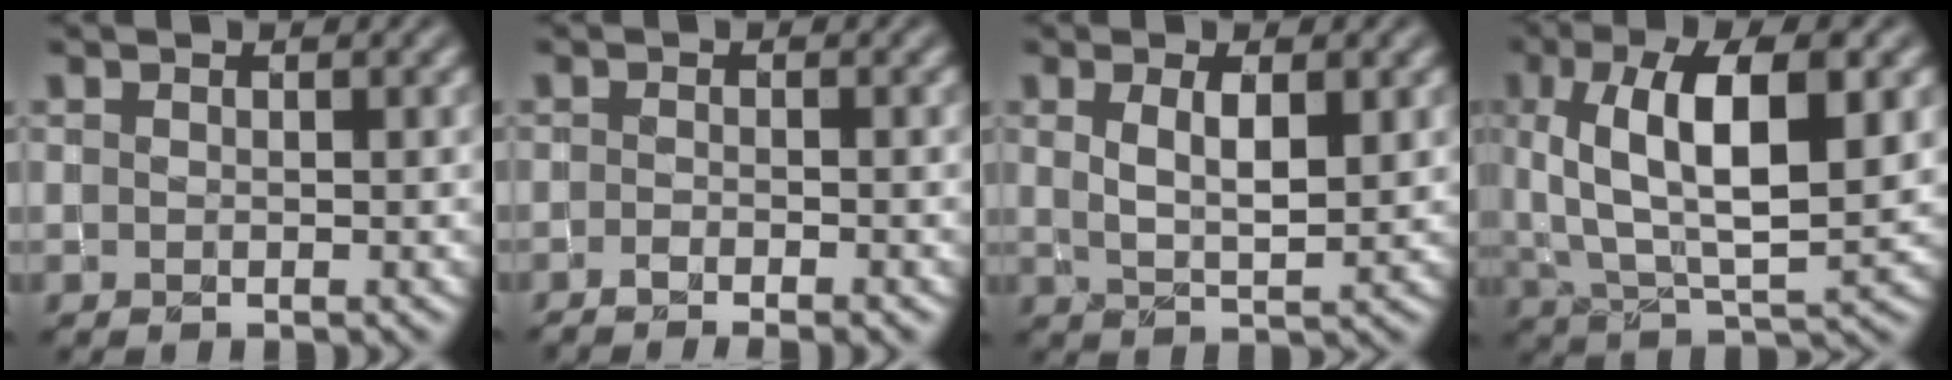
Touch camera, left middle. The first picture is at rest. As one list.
[{"total": 3.0, "force": [-2.1, 0.7, 2.1], "torque": [-0.032, 0.001, -0.036]}, {"total": 3.2, "force": [1.1, 1.0, 2.8], "torque": [-0.052, 0.000, 0.025]}, {"total": 9.9, "force": [2.5, 3.9, 8.7], "torque": [-0.150, 0.011, 0.039]}]